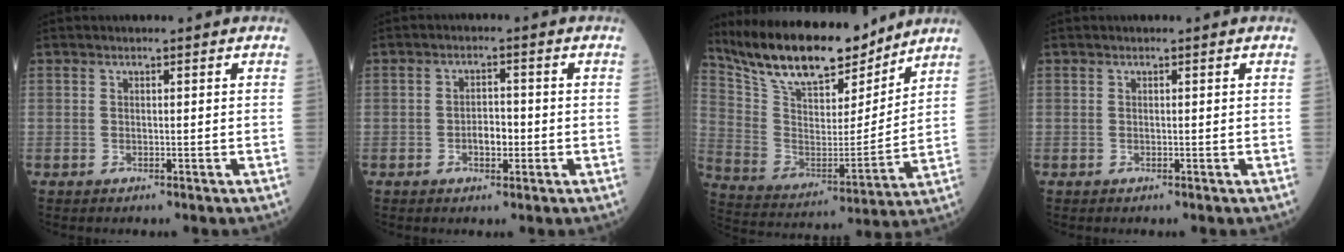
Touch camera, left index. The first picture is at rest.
{"total": 3.1, "force": [-1.1, 1.6, 2.5], "torque": [-0.041, 0.002, -0.018]}
{"total": 19.2, "force": [16.1, 5.5, 8.9], "torque": [-0.166, 0.001, 0.288]}
{"total": 0.0}